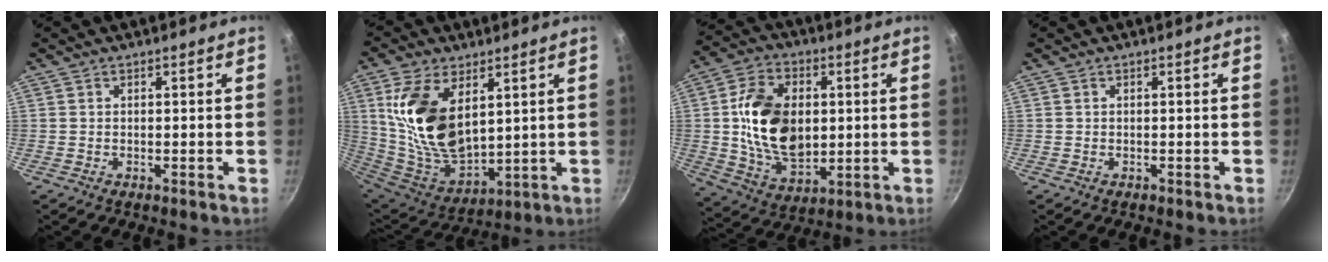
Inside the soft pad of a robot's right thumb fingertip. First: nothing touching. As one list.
[{"total": 18.5, "force": [5.8, 10.5, 14.1], "torque": [-0.252, -0.048, 0.129]}, {"total": 17.4, "force": [1.5, 11.7, 12.7], "torque": [-0.203, -0.004, 0.030]}, {"total": 0.0}]